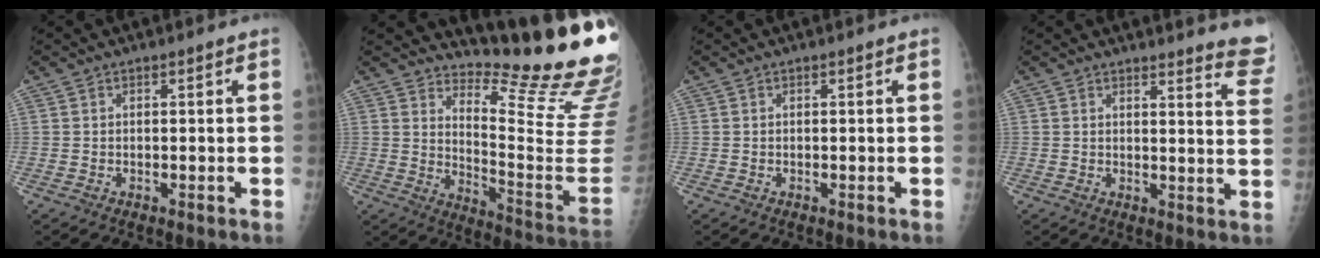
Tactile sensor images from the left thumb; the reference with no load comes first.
{"total": 20.8, "force": [18.0, 2.4, 10.1], "torque": [-0.117, -0.202, 0.237]}
{"total": 0.0}
{"total": 9.2, "force": [9.1, 0.0, 1.2], "torque": [0.008, -0.111, 0.076]}